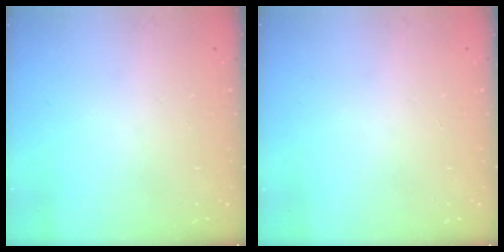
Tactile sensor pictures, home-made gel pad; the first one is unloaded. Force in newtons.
{"total": 0.0}